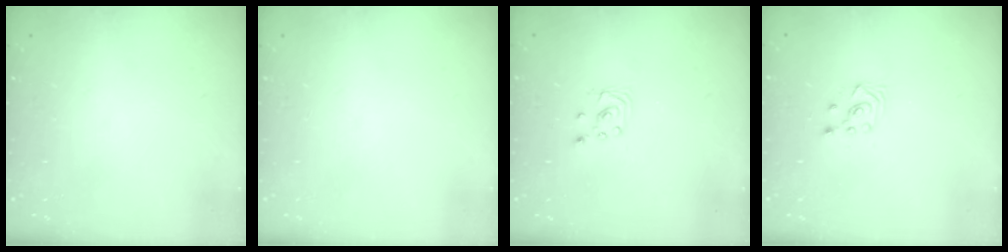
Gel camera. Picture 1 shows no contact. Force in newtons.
{"total": 0.0}
{"total": 2.2, "press": 2.2, "slide": 0.2}
{"total": 2.6, "press": 2.6, "slide": 0.3}